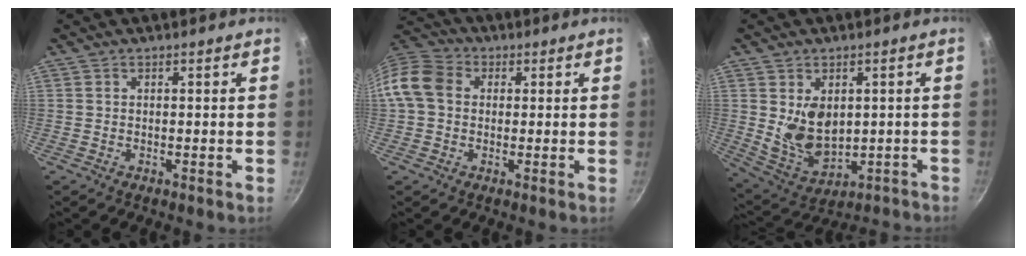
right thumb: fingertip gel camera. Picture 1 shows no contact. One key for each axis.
{"total": 9.7, "fx": 0.8, "fy": 7.9, "fz": 5.6, "tx": -0.088, "ty": 0.023, "tz": -0.005}
{"total": 9.0, "fx": 0.0, "fy": 6.5, "fz": 6.2, "tx": -0.081, "ty": -0.009, "tz": 0.028}